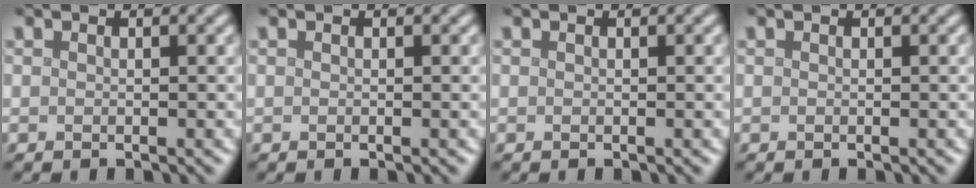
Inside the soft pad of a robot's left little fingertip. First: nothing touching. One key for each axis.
{"total": 0.0}
{"total": 0.0}
{"total": 0.0}